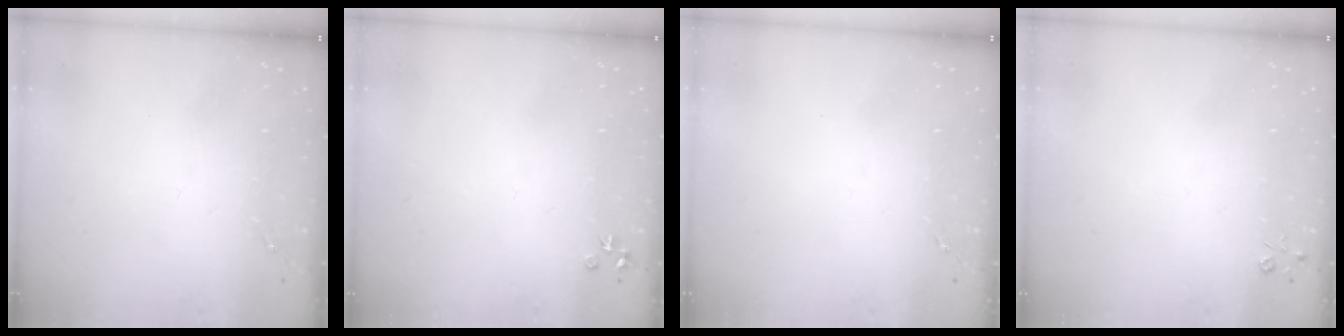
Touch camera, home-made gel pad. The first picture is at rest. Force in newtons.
{"total": 4.0, "press": 4.0, "slide": 0.6}
{"total": 0.0}
{"total": 3.0, "press": 3.0, "slide": 0.4}